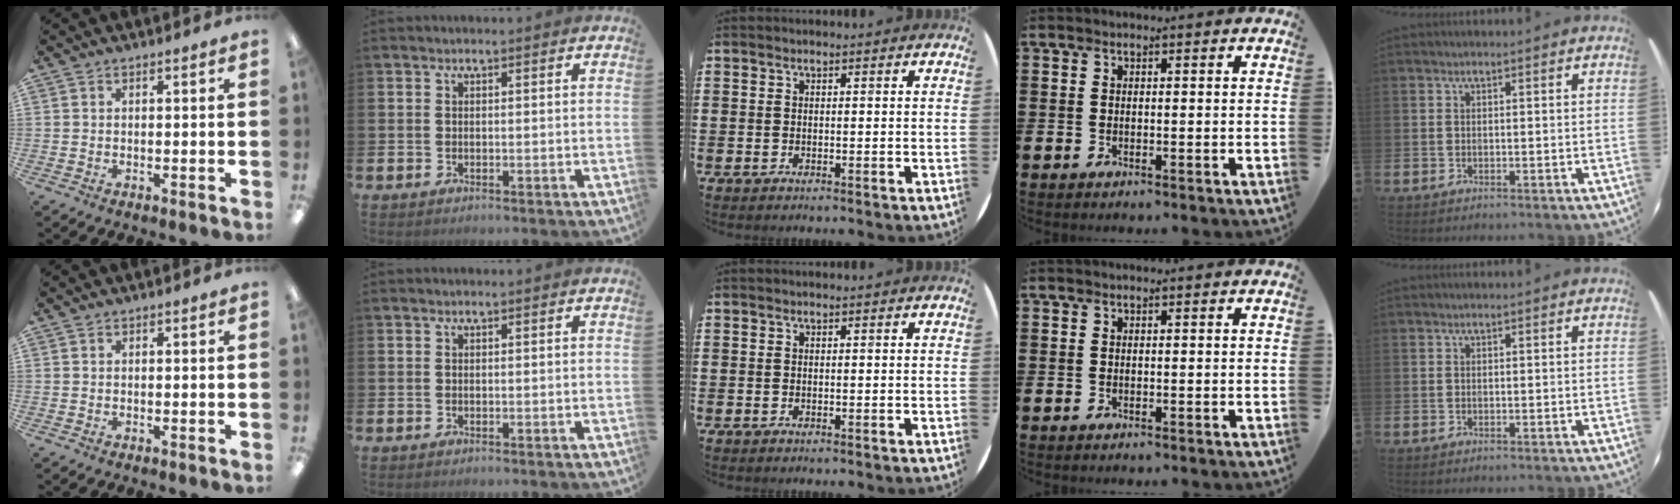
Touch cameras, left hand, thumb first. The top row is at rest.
{}